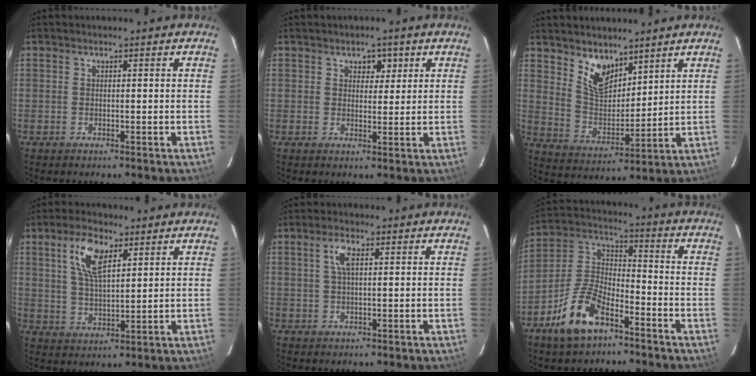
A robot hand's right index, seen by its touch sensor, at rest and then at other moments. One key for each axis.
{"total": 3.0, "fx": 1.5, "fy": 2.3, "fz": 1.3, "tx": -0.010, "ty": 0.005, "tz": 0.023}
{"total": 8.7, "fx": 6.2, "fy": 4.5, "fz": 4.2, "tx": -0.069, "ty": -0.001, "tz": 0.124}
{"total": 8.5, "fx": 4.0, "fy": 3.5, "fz": 6.6, "tx": -0.129, "ty": 0.012, "tz": 0.078}
{"total": 3.3, "fx": 1.0, "fy": 1.2, "fz": 2.9, "tx": -0.059, "ty": 0.007, "tz": 0.021}
{"total": 12.3, "fx": -7.4, "fy": 5.4, "fz": 8.2, "tx": -0.176, "ty": 0.015, "tz": -0.139}